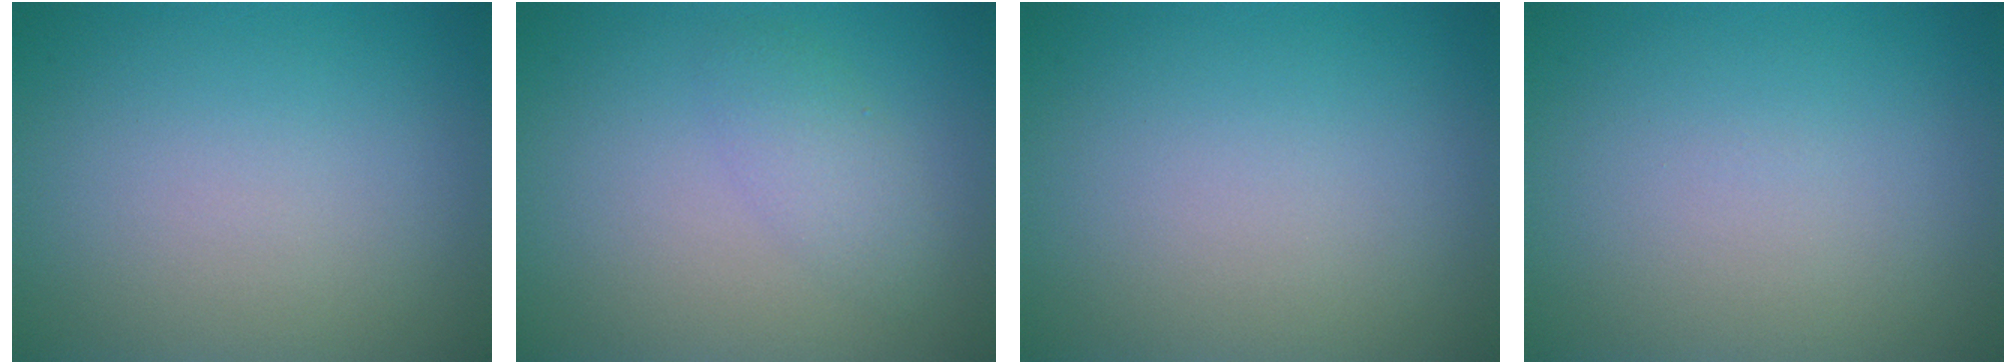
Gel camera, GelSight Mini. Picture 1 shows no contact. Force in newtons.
{"total": 2.1, "press": 2.1, "slide": 0.1}
{"total": 0.0}
{"total": 0.0}